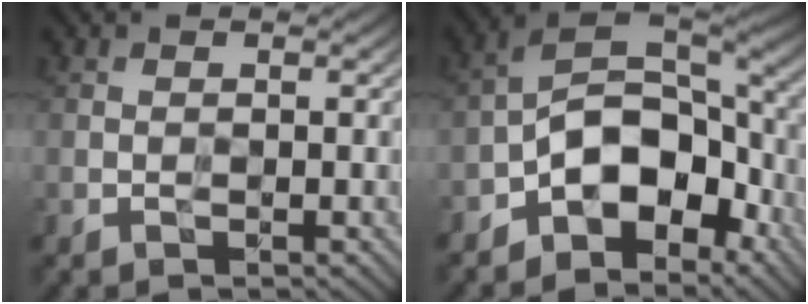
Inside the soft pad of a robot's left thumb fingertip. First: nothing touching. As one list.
[{"total": 11.0, "force": [-5.1, 6.2, 7.5], "torque": [-0.121, -0.002, -0.105]}]